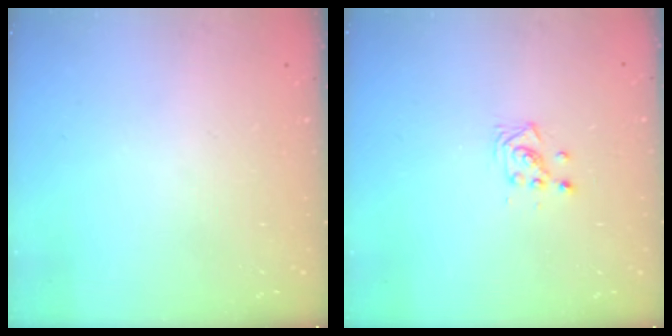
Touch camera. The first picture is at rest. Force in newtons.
{"total": 3.6, "press": 3.6, "slide": 0.0}